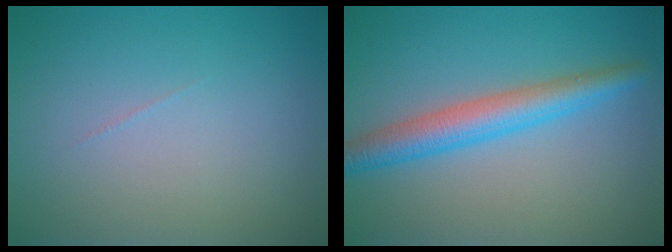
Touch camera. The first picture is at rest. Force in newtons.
{"total": 4.3, "press": 4.3, "slide": 0.2}